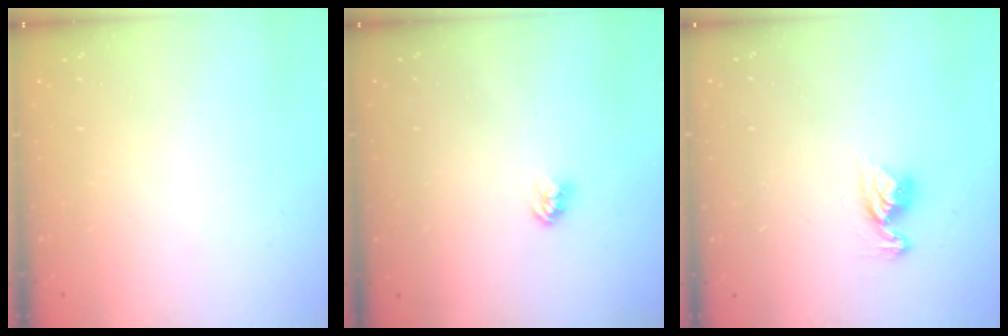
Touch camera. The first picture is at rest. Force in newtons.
{"total": 2.3, "press": 2.3, "slide": 0.1}
{"total": 8.2, "press": 8.2, "slide": 0.8}